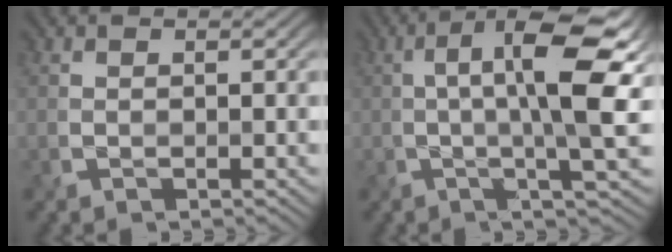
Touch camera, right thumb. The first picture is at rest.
{"total": 12.1, "force": [1.8, 2.9, 11.6], "torque": [-0.187, 0.003, 0.028]}